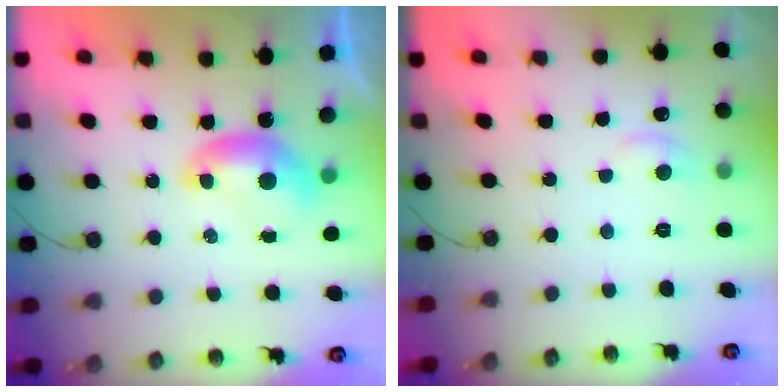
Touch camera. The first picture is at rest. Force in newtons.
{"total": 0.9, "press": 0.1, "slide": 0.9}